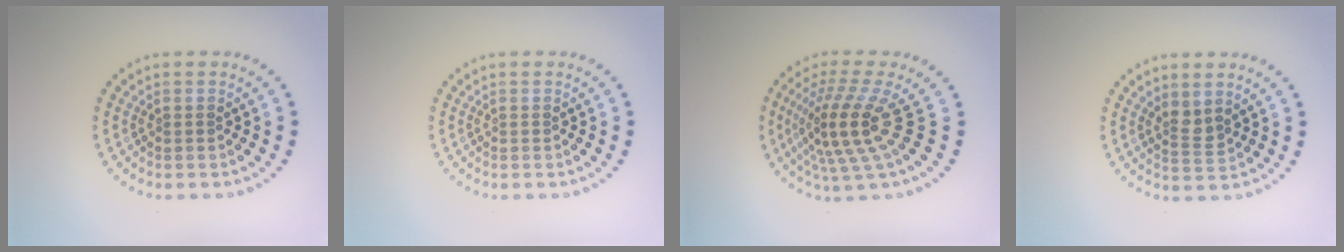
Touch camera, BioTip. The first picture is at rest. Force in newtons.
{"total": 0.0}
{"total": 5.0, "press": 3.6, "slide": 3.6}
{"total": 1.7, "press": 1.4, "slide": 1.1}